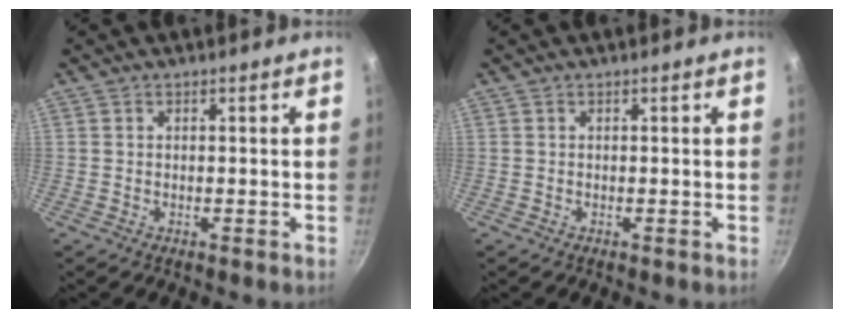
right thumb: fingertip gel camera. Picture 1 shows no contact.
{"total": 0.0}